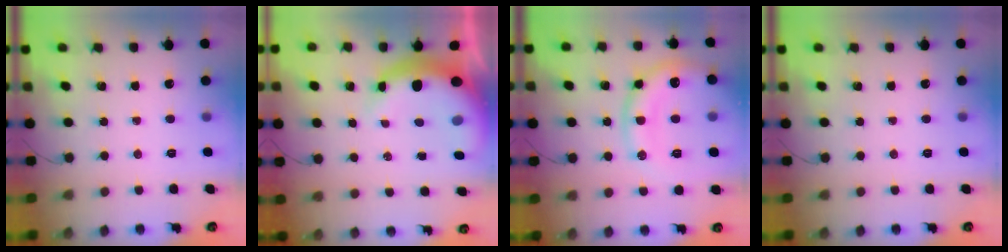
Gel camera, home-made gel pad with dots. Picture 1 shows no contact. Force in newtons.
{"total": 9.4, "press": 9.2, "slide": 2.3}
{"total": 14.7, "press": 14.6, "slide": 1.5}
{"total": 0.0}